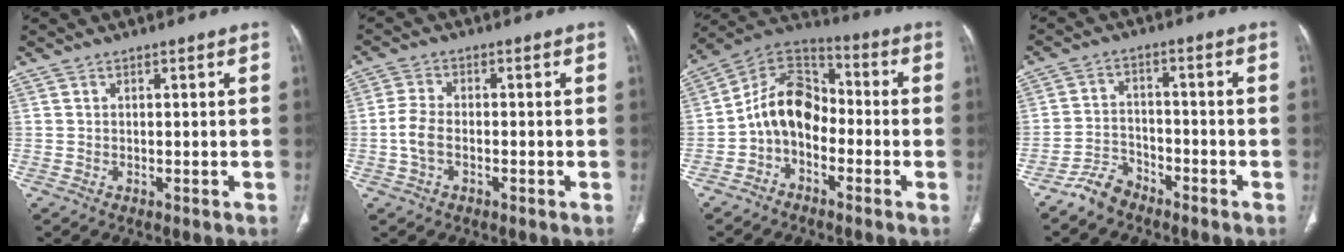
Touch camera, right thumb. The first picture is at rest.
{"total": 4.7, "force": [-1.1, 2.9, 3.6], "torque": [-0.080, 0.015, -0.023]}
{"total": 11.9, "force": [-2.6, 8.6, 7.8], "torque": [-0.111, 0.060, -0.064]}
{"total": 5.0, "force": [-4.3, 2.4, 1.1], "torque": [-0.016, 0.026, -0.085]}